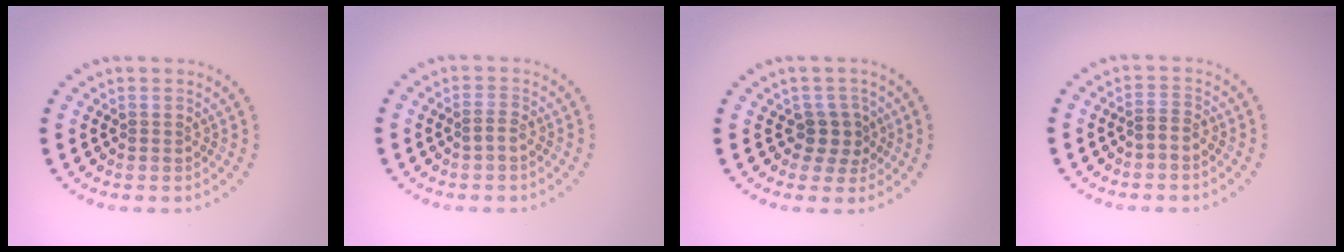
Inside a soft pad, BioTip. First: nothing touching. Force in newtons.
{"total": 1.0, "press": 0.8, "slide": 0.5}
{"total": 2.3, "press": 1.8, "slide": 1.3}
{"total": 1.2, "press": 1.0, "slide": 0.6}